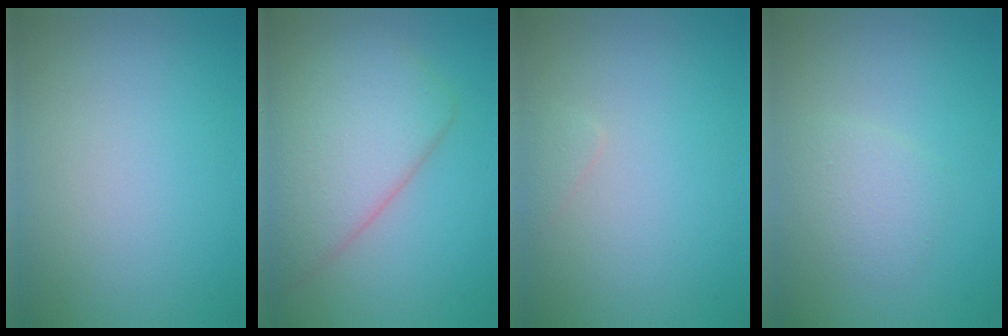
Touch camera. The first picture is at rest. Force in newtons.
{"total": 6.7, "press": 6.7, "slide": 0.1}
{"total": 0.6, "press": 0.6, "slide": 0.0}
{"total": 1.9, "press": 1.9, "slide": 0.1}